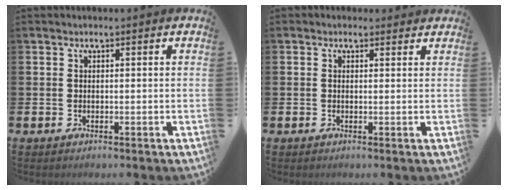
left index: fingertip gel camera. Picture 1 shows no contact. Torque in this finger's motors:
{"motor_torque": [0.91, -1.19, 0.08, 0.00]}